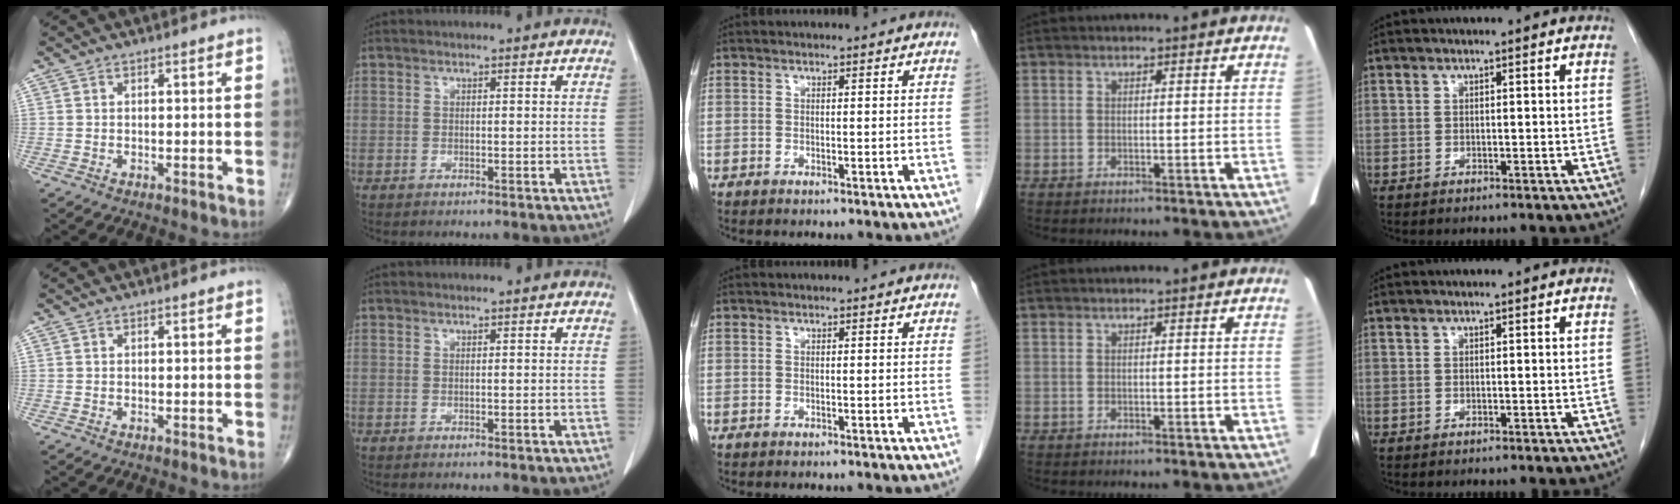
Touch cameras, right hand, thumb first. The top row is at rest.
{}